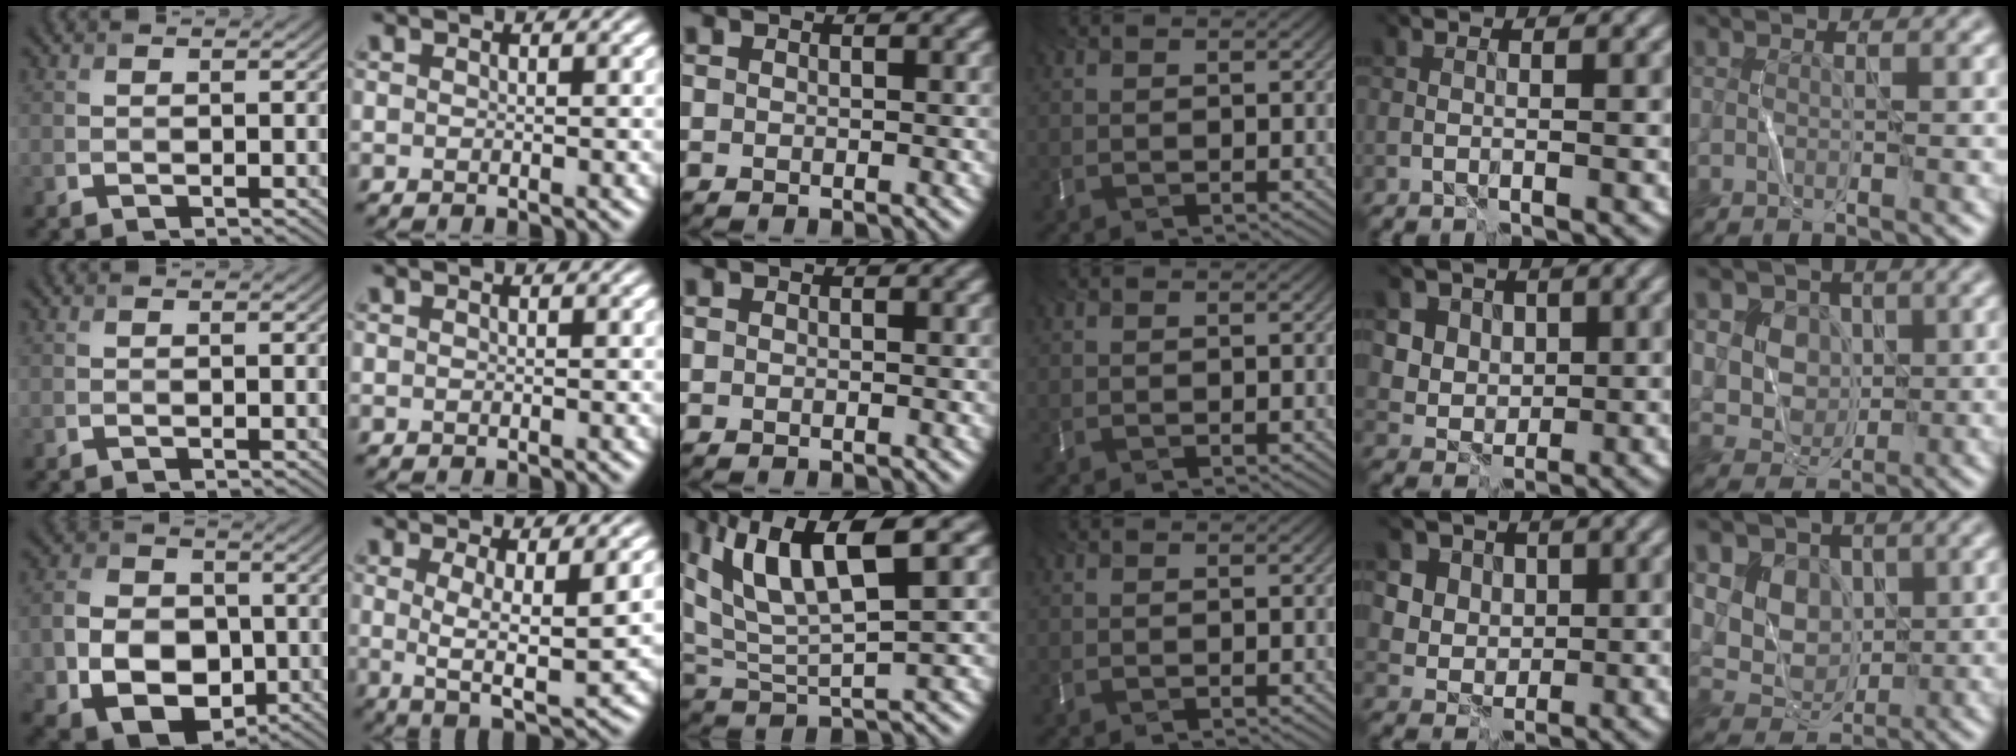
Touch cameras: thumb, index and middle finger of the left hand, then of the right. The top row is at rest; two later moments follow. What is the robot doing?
{"motion": "fold", "object": "bubble wrap"}